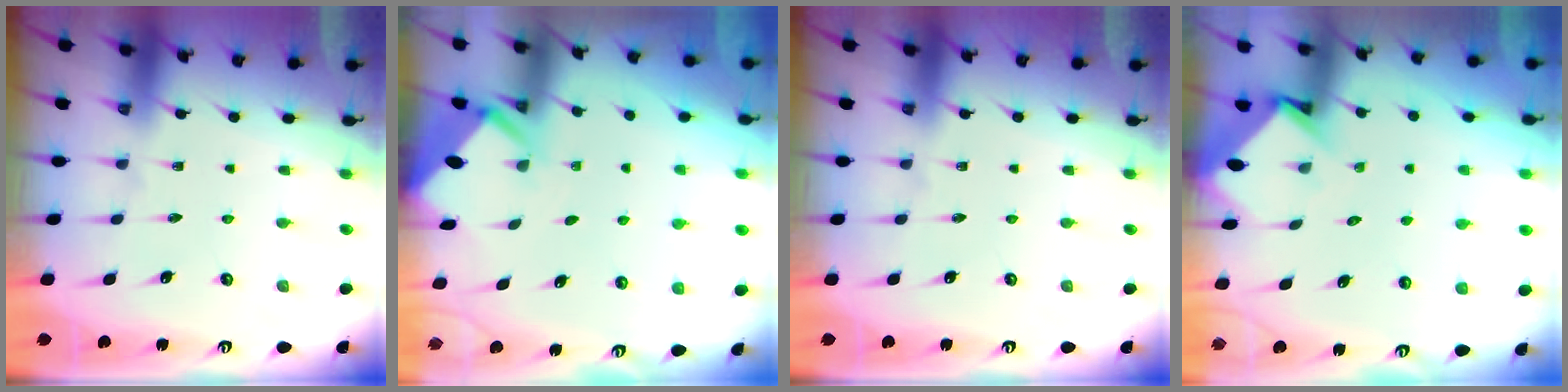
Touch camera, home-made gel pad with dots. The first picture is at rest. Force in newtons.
{"total": 2.5, "press": 2.5, "slide": 0.2}
{"total": 0.0}
{"total": 3.7, "press": 3.7, "slide": 0.2}